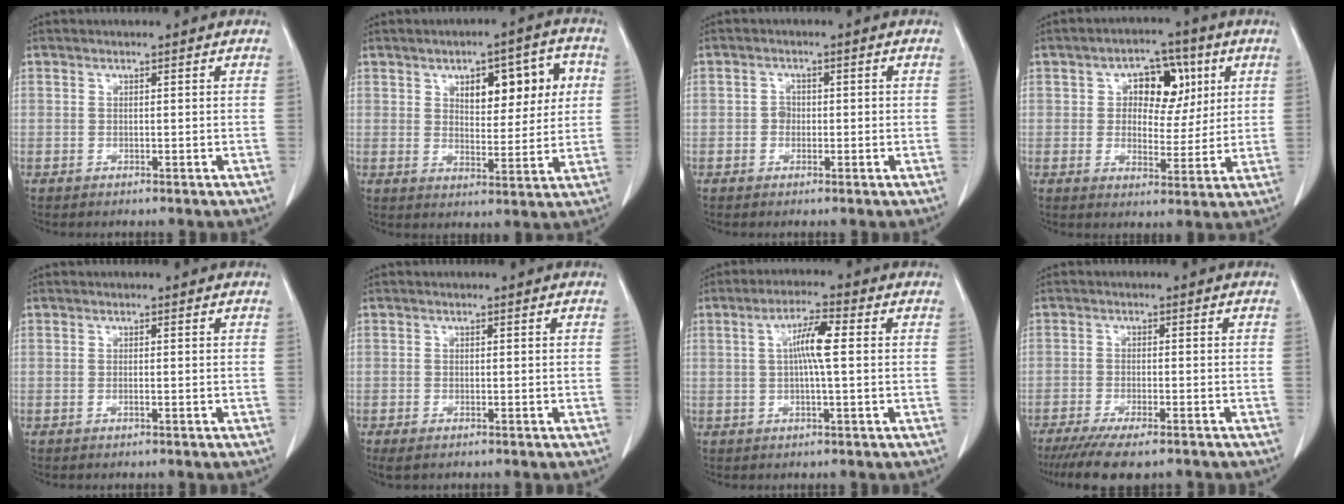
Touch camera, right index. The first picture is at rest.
{"total": 11.9, "force": [3.6, 5.1, 10.1], "torque": [-0.134, 0.025, 0.059]}
{"total": 2.2, "force": [-0.4, 1.8, 1.1], "torque": [-0.020, 0.012, -0.005]}
{"total": 10.7, "force": [3.1, 6.6, 7.9], "torque": [-0.127, 0.027, 0.054]}
{"total": 0.9, "force": [-0.3, 0.3, 0.8], "torque": [-0.022, 0.001, -0.003]}
{"total": 3.1, "force": [-1.6, 1.5, 2.2], "torque": [-0.048, -0.006, -0.025]}
{"total": 6.3, "force": [0.8, 0.9, 6.1], "torque": [-0.117, 0.012, 0.013]}
{"total": 10.7, "force": [-8.2, 2.6, 6.3], "torque": [-0.098, -0.015, -0.126]}